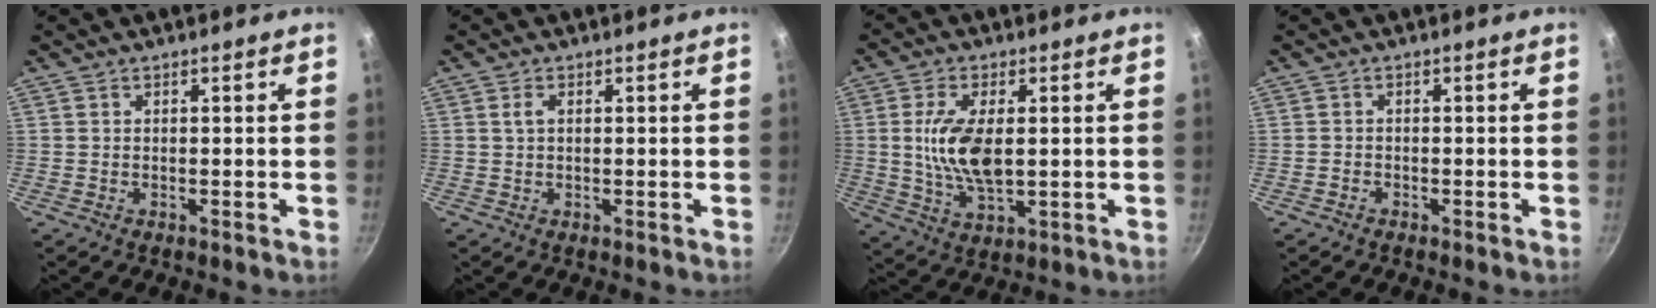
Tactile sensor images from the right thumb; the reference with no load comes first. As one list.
[{"total": 1.5, "force": [0.4, 0.8, 1.2], "torque": [-0.023, 0.002, 0.009]}, {"total": 10.7, "force": [0.8, 5.0, 9.4], "torque": [-0.182, -0.007, 0.021]}, {"total": 0.9, "force": [-0.7, 0.5, 0.1], "torque": [-0.009, 0.008, -0.017]}]